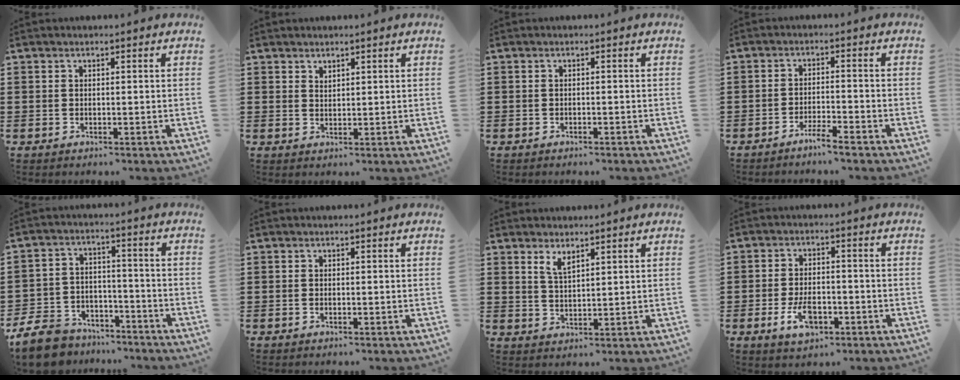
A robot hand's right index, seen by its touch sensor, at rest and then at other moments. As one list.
[{"total": 1.4, "force": [1.3, 0.4, 0.0], "torque": [-0.001, 0.001, 0.026]}, {"total": 0.6, "force": [-0.6, 0.0, 0.2], "torque": [-0.006, -0.004, -0.011]}, {"total": 3.0, "force": [-2.8, -0.3, 1.1], "torque": [-0.027, -0.001, -0.057]}, {"total": 9.0, "force": [-8.2, 2.9, 2.3], "torque": [-0.064, 0.025, -0.164]}, {"total": 0.0}, {"total": 2.9, "force": [2.1, 1.0, 1.7], "torque": [-0.037, 0.003, 0.038]}, {"total": 5.0, "force": [-2.4, 2.5, 3.7], "torque": [-0.081, 0.001, -0.047]}]